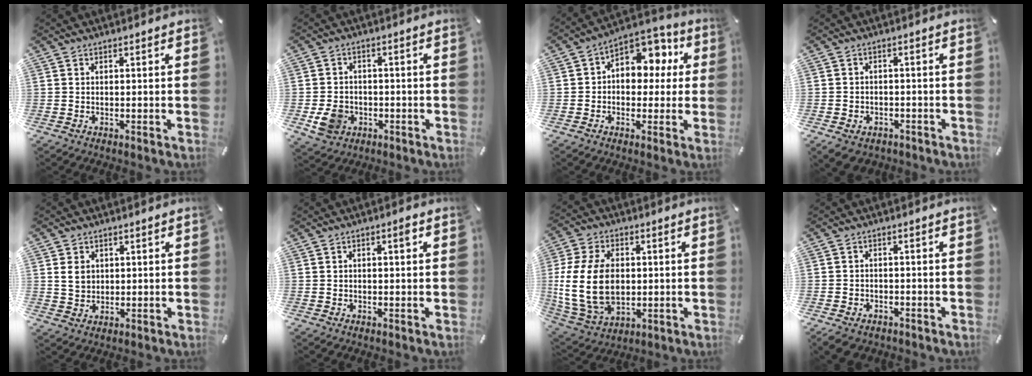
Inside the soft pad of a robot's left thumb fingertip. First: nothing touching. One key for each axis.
{"total": 6.8, "fx": -1.8, "fy": 5.9, "fz": 2.9, "tx": -0.069, "ty": 0.006, "tz": -0.032}
{"total": 8.9, "fx": 2.2, "fy": 7.3, "fz": 4.5, "tx": -0.062, "ty": -0.019, "tz": 0.038}
{"total": 3.9, "fx": -2.3, "fy": 2.9, "fz": 1.2, "tx": -0.025, "ty": 0.012, "tz": -0.045}
{"total": 4.4, "fx": 1.1, "fy": 3.8, "fz": 1.7, "tx": -0.032, "ty": 0.004, "tz": 0.021}
{"total": 2.2, "fx": 0.5, "fy": 0.8, "fz": 2.0, "tx": -0.023, "ty": 0.001, "tz": 0.002}
{"total": 17.7, "fx": 0.0, "fy": 12.6, "fz": 12.4, "tx": -0.265, "ty": -0.001, "tz": 0.001}
{"total": 3.3, "fx": -2.4, "fy": 2.1, "fz": 0.9, "tx": -0.021, "ty": 0.012, "tz": -0.049}